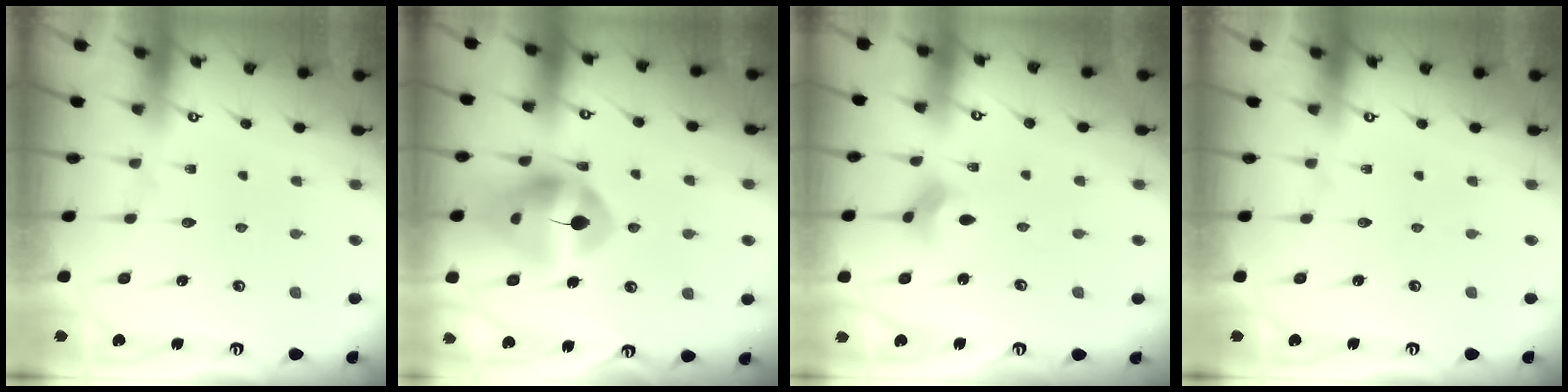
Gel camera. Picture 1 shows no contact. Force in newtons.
{"total": 14.3, "press": 14.2, "slide": 1.4}
{"total": 2.8, "press": 2.7, "slide": 0.4}
{"total": 0.0}